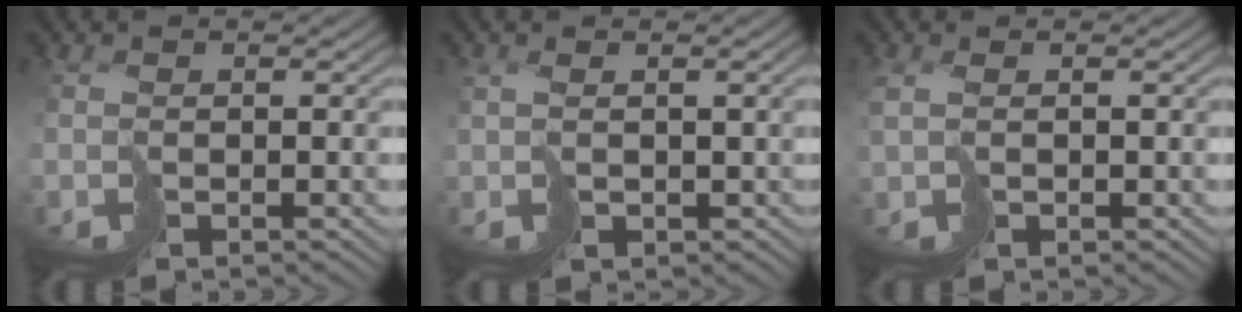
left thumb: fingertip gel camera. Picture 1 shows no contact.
{"total": 2.6, "force": [0.6, 1.3, 2.1], "torque": [-0.047, -0.002, 0.020]}
{"total": 1.9, "force": [0.5, 1.1, 1.5], "torque": [-0.044, 0.000, 0.014]}